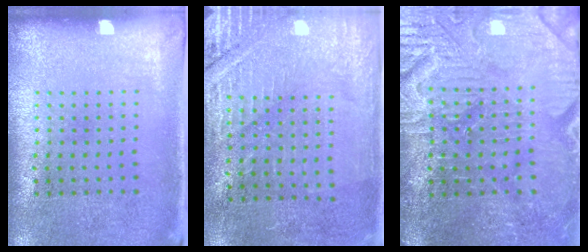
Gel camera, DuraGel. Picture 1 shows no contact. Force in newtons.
{"total": 2.9, "press": 2.8, "slide": 0.7}
{"total": 4.0, "press": 3.8, "slide": 1.2}